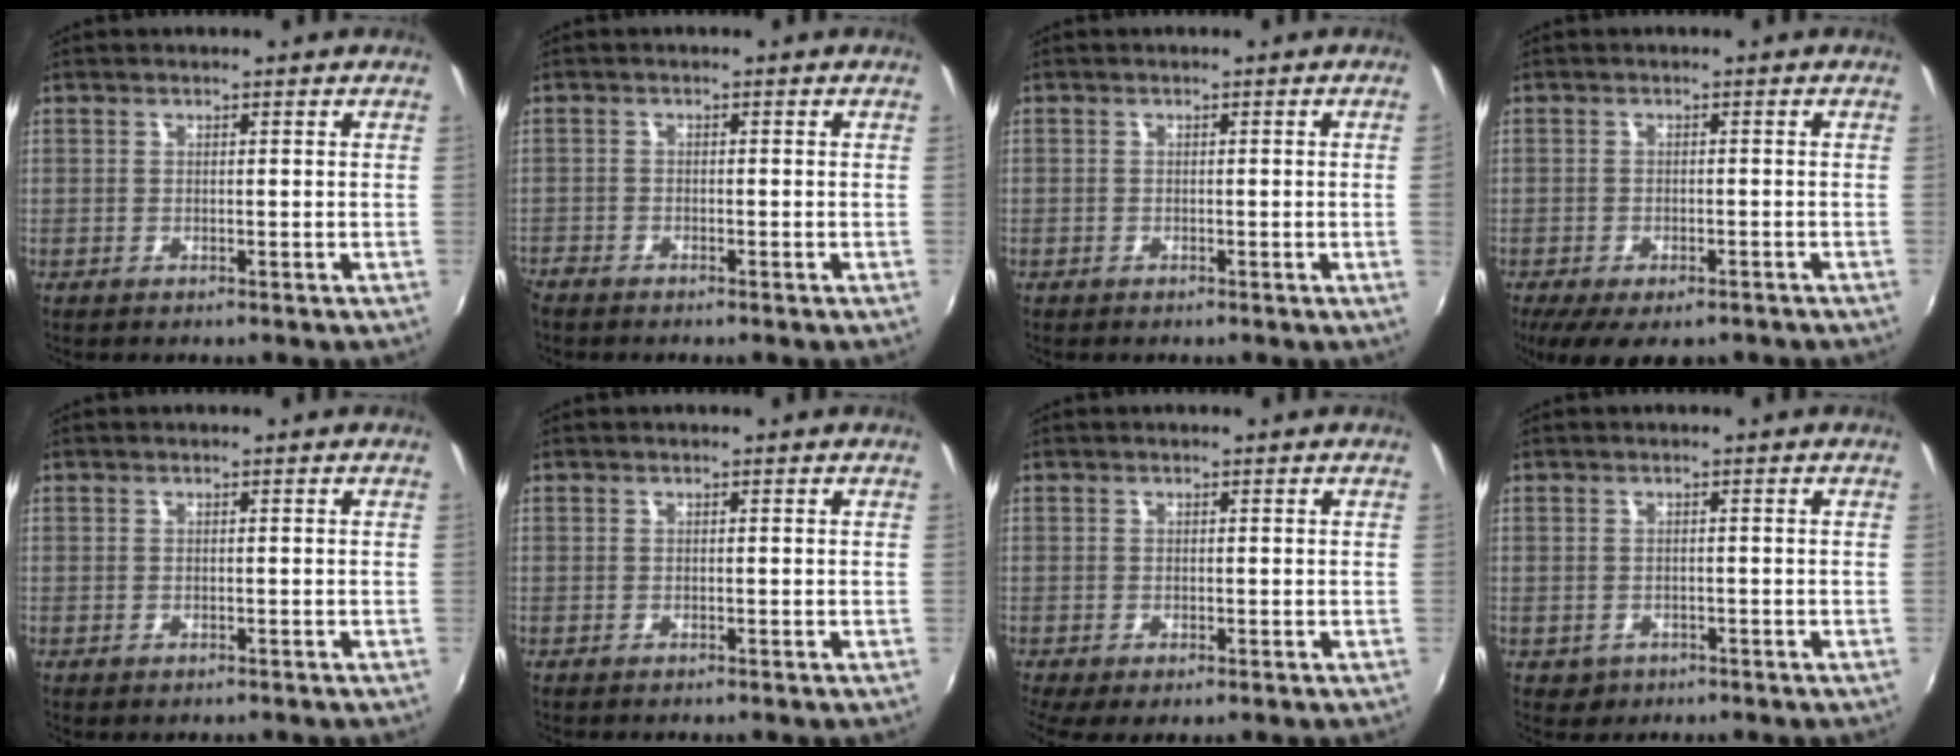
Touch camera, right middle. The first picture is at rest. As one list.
[{"total": 2.3, "force": [-2.1, 0.8, 0.5], "torque": [-0.018, -0.010, -0.044]}, {"total": 0.7, "force": [-0.2, -0.4, 0.6], "torque": [-0.009, -0.002, -0.004]}, {"total": 9.6, "force": [-6.6, 3.9, 5.7], "torque": [-0.126, -0.034, -0.099]}, {"total": 0.0}, {"total": 0.0}, {"total": 2.6, "force": [-0.6, 0.9, 2.3], "torque": [-0.045, -0.011, -0.007]}, {"total": 2.4, "force": [-0.8, 2.1, 0.7], "torque": [-0.019, -0.003, -0.006]}]